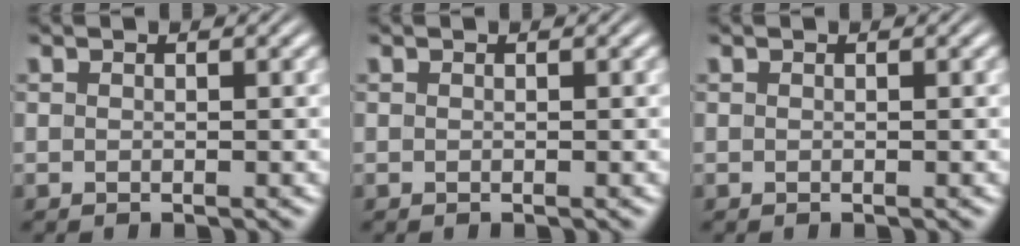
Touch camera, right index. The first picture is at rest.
{"total": 0.0}
{"total": 0.0}